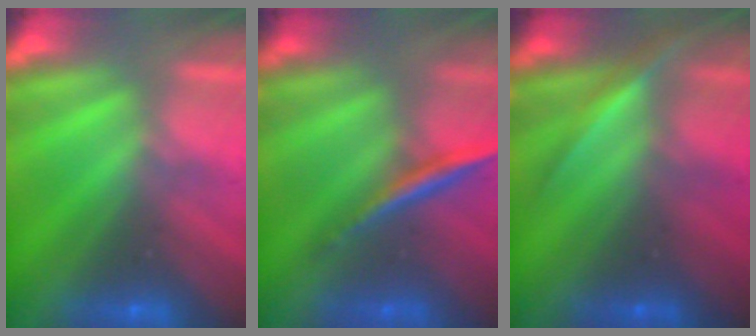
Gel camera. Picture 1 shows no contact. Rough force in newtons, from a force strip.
{"total": 1.7}
{"total": 2.1}